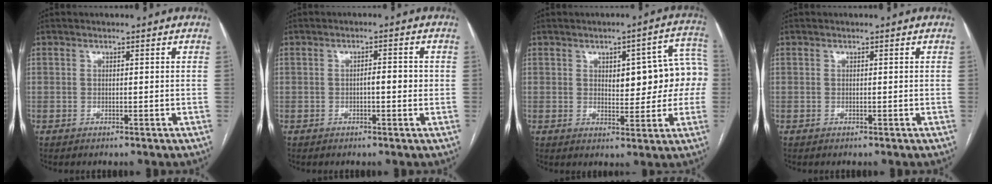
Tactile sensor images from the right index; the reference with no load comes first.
{"total": 2.6, "force": [-0.3, 0.7, 2.5], "torque": [-0.035, 0.005, -0.005]}
{"total": 11.2, "force": [1.0, 4.3, 10.2], "torque": [-0.111, 0.035, 0.018]}
{"total": 0.0}